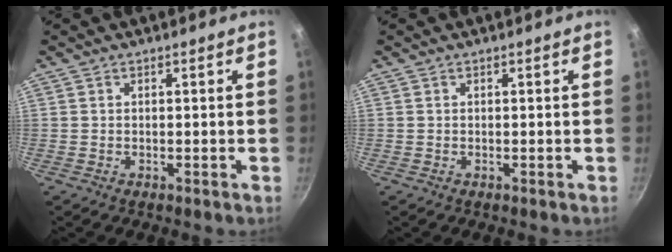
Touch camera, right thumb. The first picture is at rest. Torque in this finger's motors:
{"motor_torque": [0.11, 0.07, 0.25, -0.34, -0.06]}